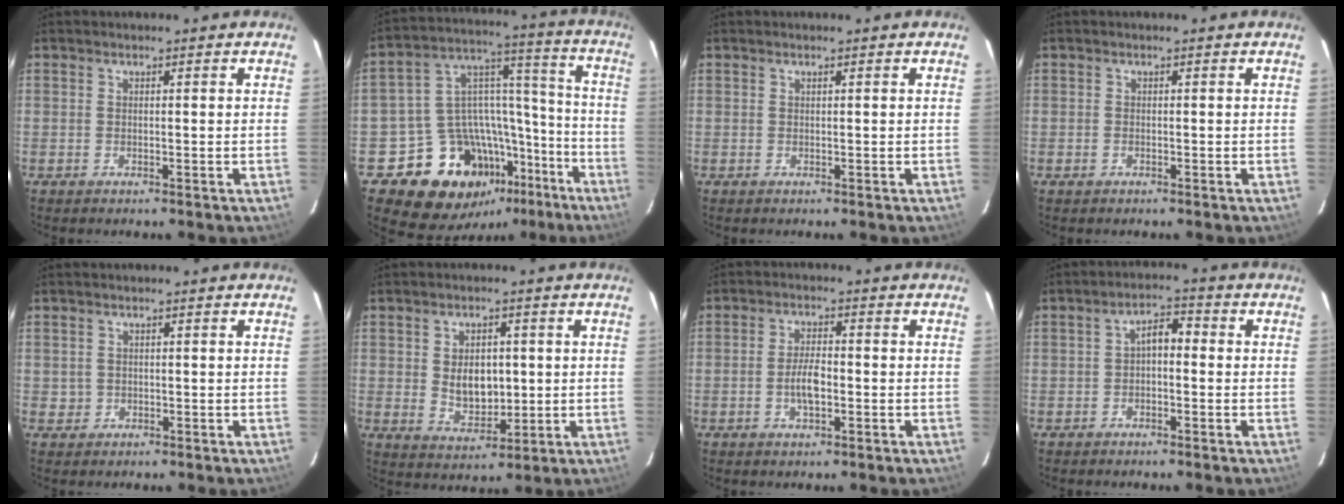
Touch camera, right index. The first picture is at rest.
{"total": 19.8, "force": [-12.5, 13.1, 8.0], "torque": [-0.142, 0.074, -0.167]}
{"total": 0.0}
{"total": 0.8, "force": [-0.5, 0.5, 0.2], "torque": [-0.003, 0.000, -0.009]}
{"total": 1.5, "force": [-0.2, 1.4, 0.0], "torque": [0.004, 0.002, 0.001]}
{"total": 7.3, "force": [0.6, 5.0, 5.3], "torque": [-0.089, 0.001, 0.023]}
{"total": 4.6, "force": [-1.2, 1.9, 4.0], "torque": [-0.077, 0.005, -0.020]}
{"total": 3.6, "force": [-0.6, 1.9, 3.0], "torque": [-0.051, 0.016, -0.009]}